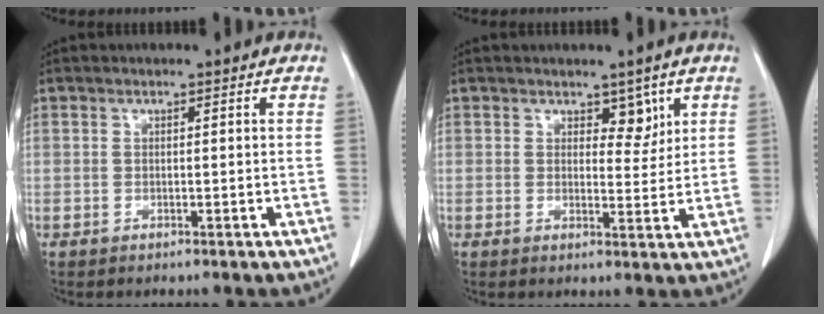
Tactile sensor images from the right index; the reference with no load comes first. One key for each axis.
{"total": 3.3, "fx": 2.0, "fy": 1.8, "fz": 1.9, "tx": -0.016, "ty": -0.005, "tz": 0.029}